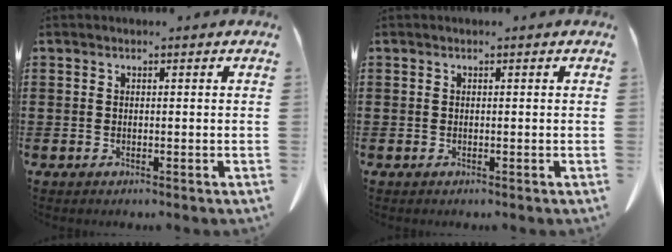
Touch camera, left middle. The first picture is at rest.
{"total": 0.0}